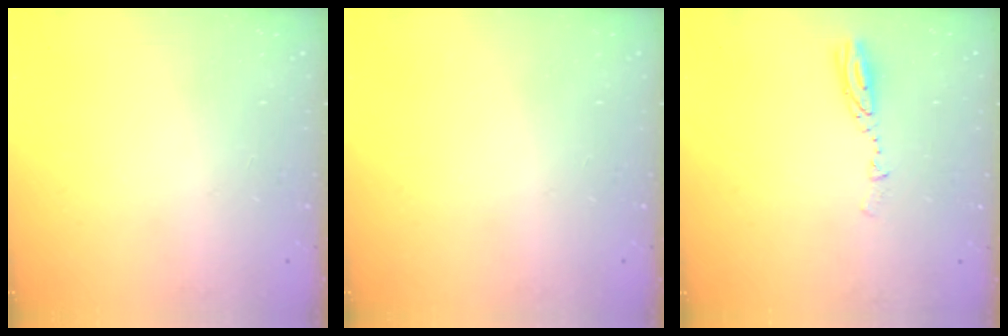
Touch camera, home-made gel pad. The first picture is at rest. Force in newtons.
{"total": 0.0}
{"total": 3.6, "press": 3.5, "slide": 0.4}